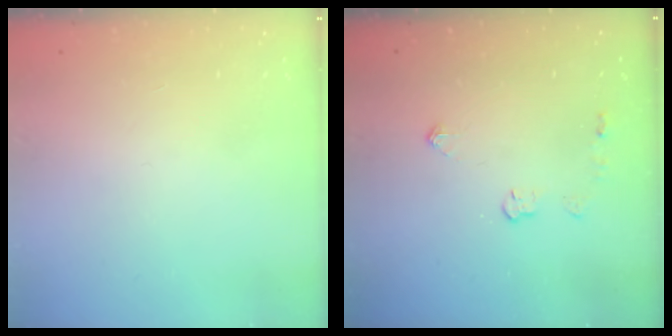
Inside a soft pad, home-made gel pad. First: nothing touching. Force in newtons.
{"total": 4.0, "press": 4.0, "slide": 0.7}